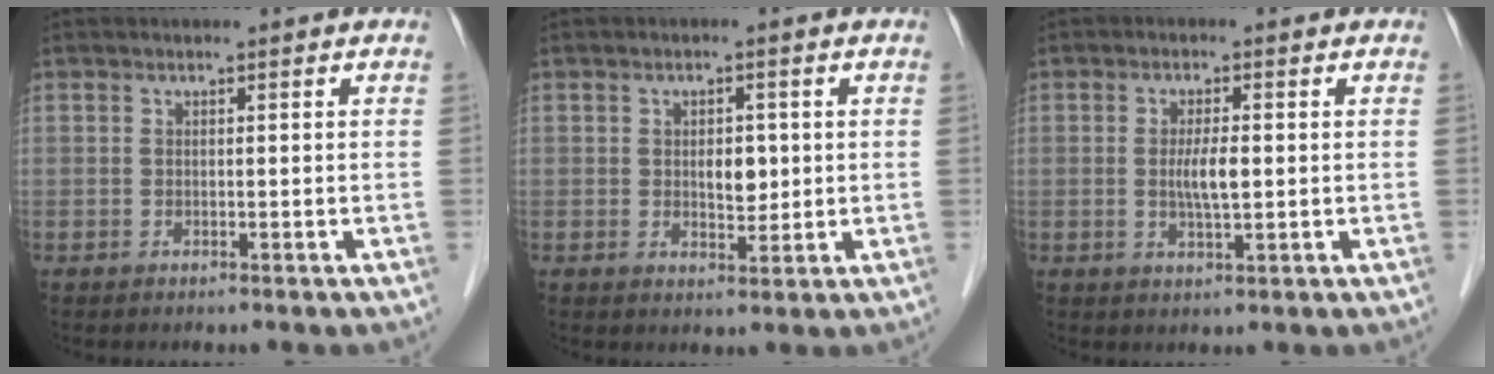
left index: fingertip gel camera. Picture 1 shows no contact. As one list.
[{"total": 3.3, "force": [0.4, 1.9, 2.6], "torque": [-0.040, 0.000, 0.010]}, {"total": 3.7, "force": [0.0, 0.7, 3.7], "torque": [-0.071, -0.004, 0.001]}]